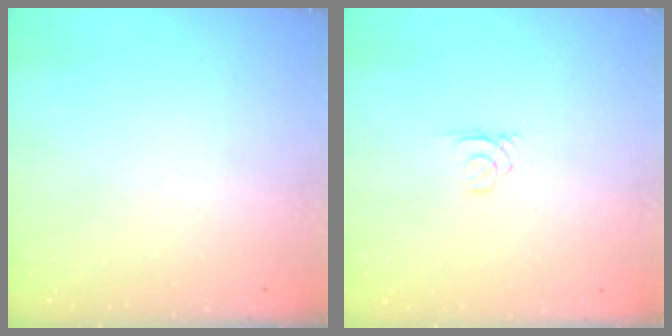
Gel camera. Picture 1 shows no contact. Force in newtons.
{"total": 0.8, "press": 0.8, "slide": 0.1}